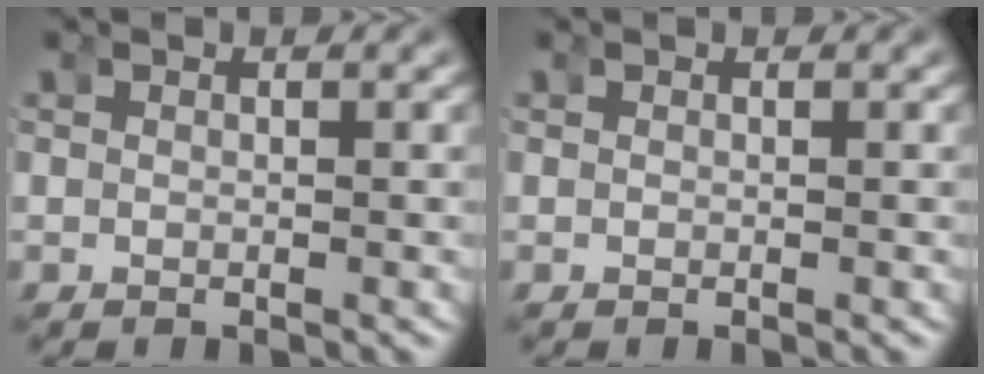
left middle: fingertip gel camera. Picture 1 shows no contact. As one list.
[{"total": 0.0}]